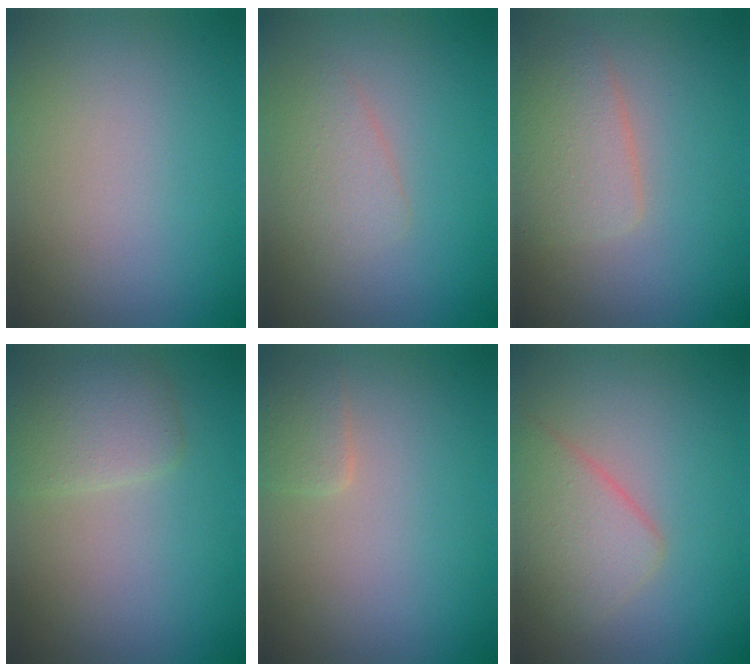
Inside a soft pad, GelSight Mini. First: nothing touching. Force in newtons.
{"total": 2.1, "press": 2.1, "slide": 0.0}
{"total": 3.2, "press": 3.1, "slide": 0.2}
{"total": 2.7, "press": 2.7, "slide": 0.1}
{"total": 1.4, "press": 1.4, "slide": 0.1}
{"total": 3.6, "press": 3.6, "slide": 0.3}